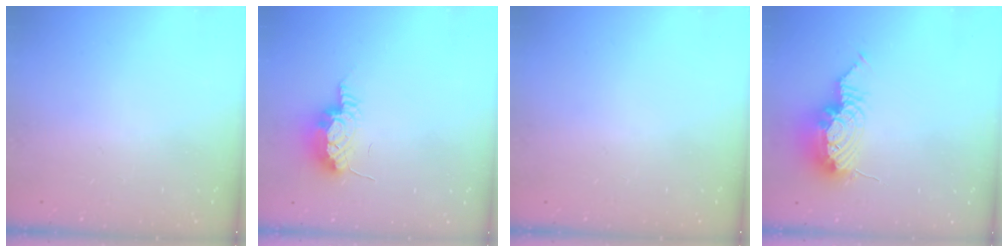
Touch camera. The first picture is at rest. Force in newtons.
{"total": 7.9, "press": 7.7, "slide": 1.6}
{"total": 0.0}
{"total": 11.6, "press": 11.3, "slide": 2.9}